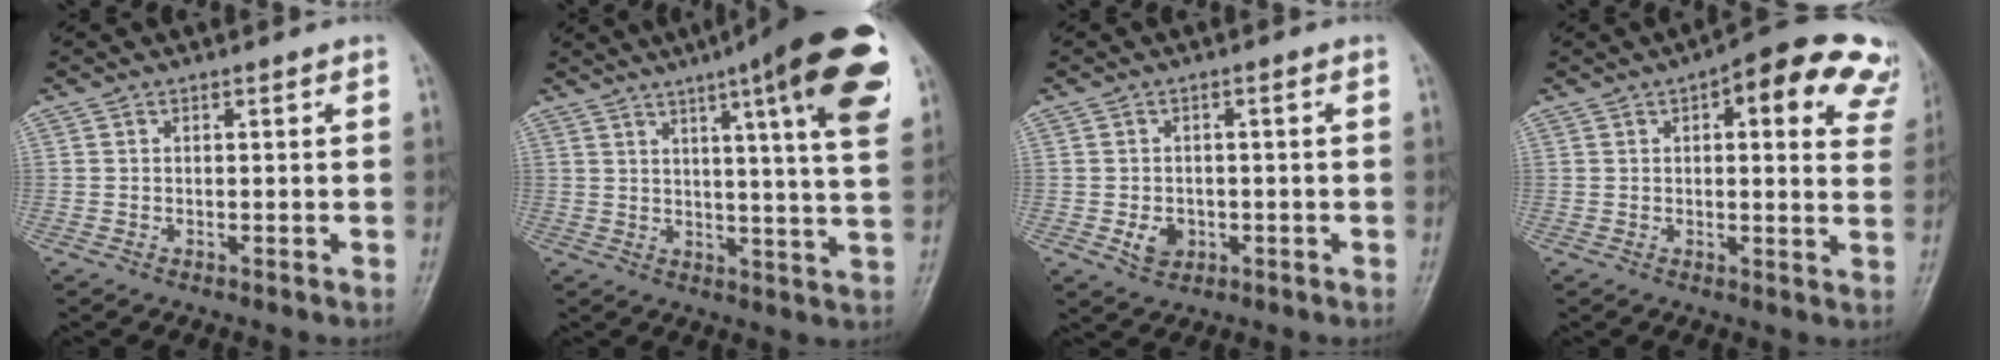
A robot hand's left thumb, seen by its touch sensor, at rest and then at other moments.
{"total": 20.0, "force": [9.7, 2.8, 17.2], "torque": [-0.219, -0.026, 0.120]}
{"total": 3.8, "force": [-1.1, 3.0, 2.1], "torque": [-0.025, 0.003, -0.012]}
{"total": 17.3, "force": [9.2, 6.6, 13.0], "torque": [-0.121, -0.009, 0.091]}